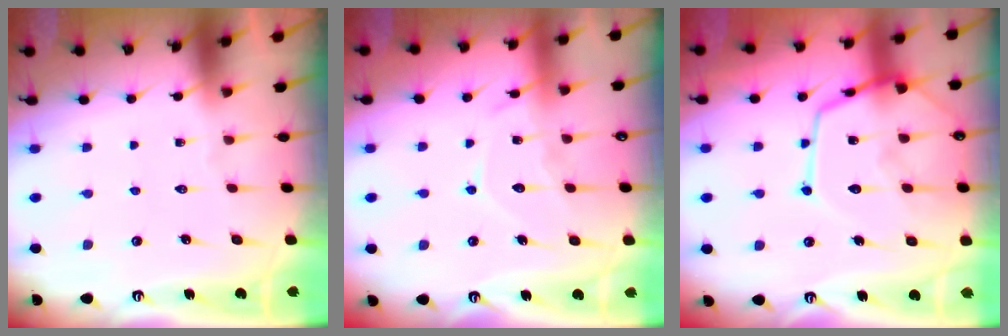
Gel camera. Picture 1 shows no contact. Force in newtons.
{"total": 10.1, "press": 10.1, "slide": 1.0}
{"total": 16.3, "press": 16.3, "slide": 1.4}